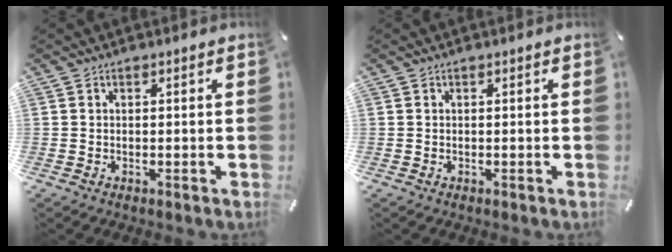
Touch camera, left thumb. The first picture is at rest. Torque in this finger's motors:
{"motor_torque": [0.00, 0.00, 0.00, 0.00, 0.00]}